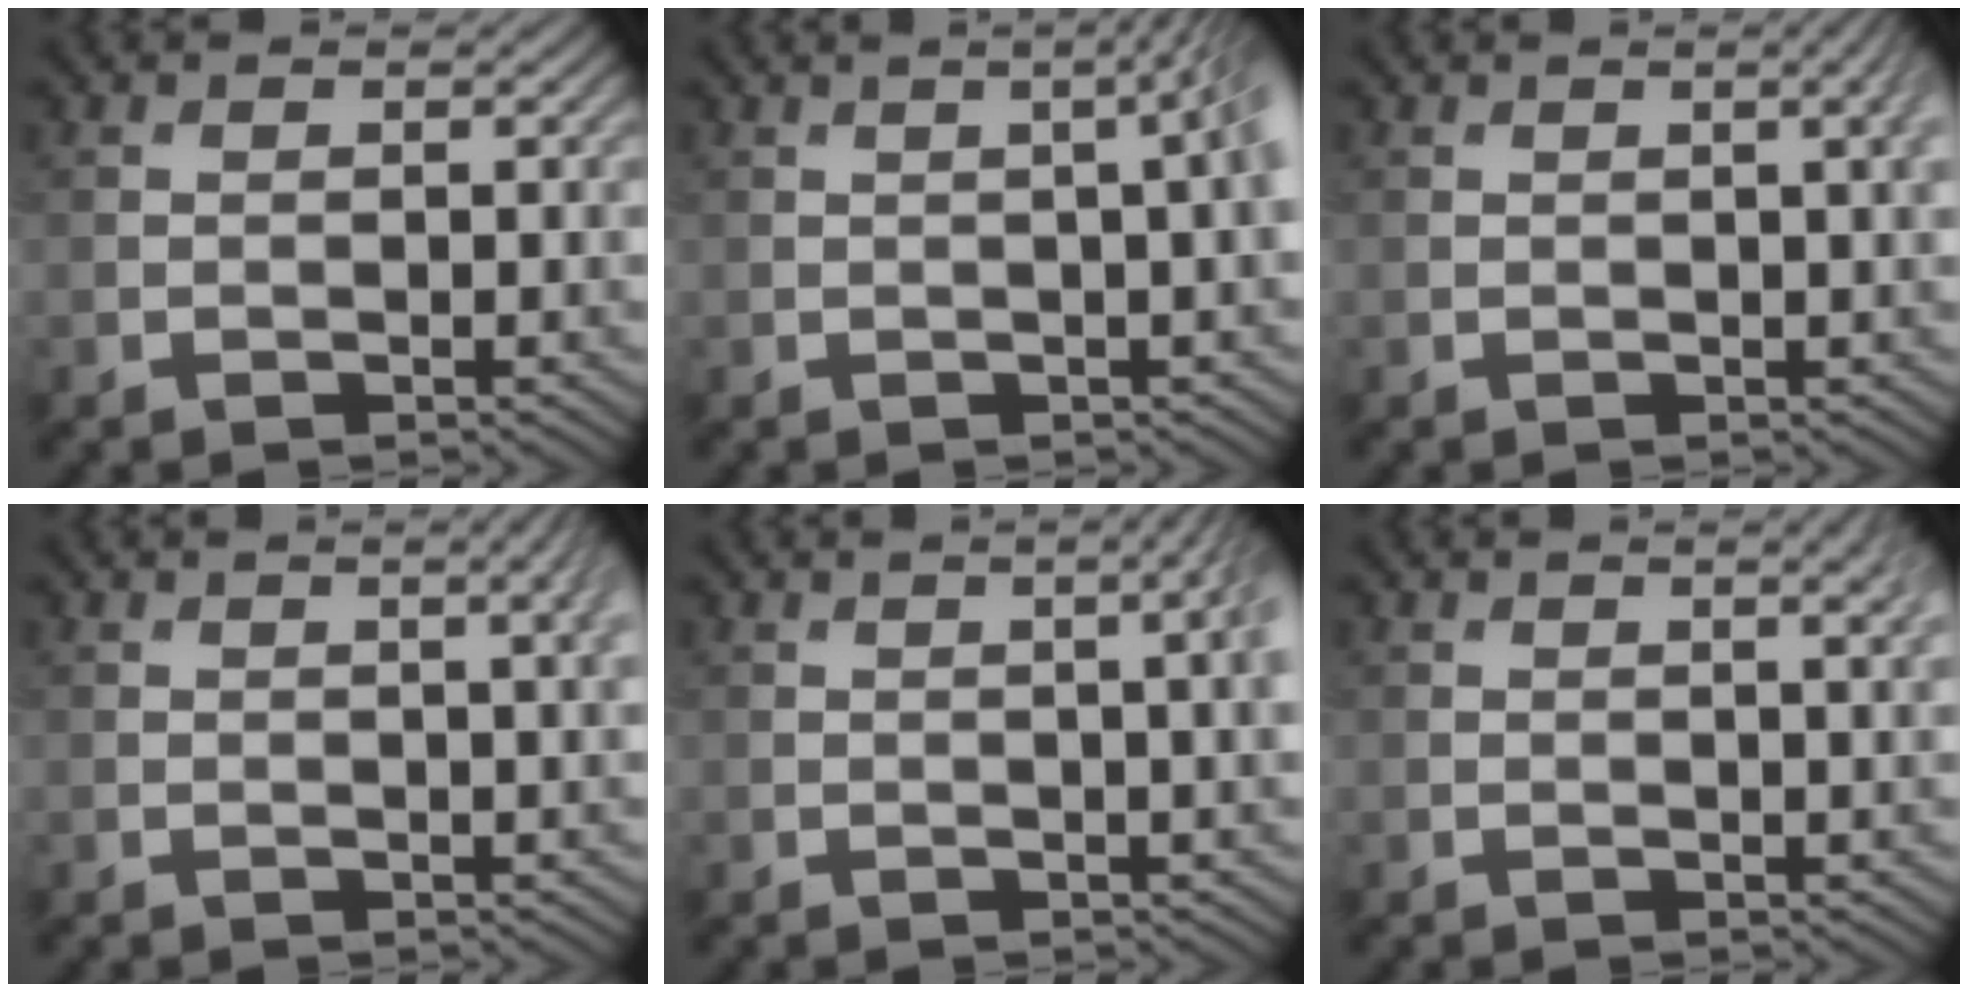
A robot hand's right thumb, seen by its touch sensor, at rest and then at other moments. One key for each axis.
{"total": 5.5, "fx": 0.5, "fy": 1.5, "fz": 5.2, "tx": -0.050, "ty": 0.022, "tz": 0.000}
{"total": 2.7, "fx": 0.8, "fy": 0.5, "fz": 2.5, "tx": -0.031, "ty": 0.007, "tz": 0.010}
{"total": 3.1, "fx": 1.0, "fy": 0.6, "fz": 2.9, "tx": -0.036, "ty": 0.008, "tz": 0.011}
{"total": 4.4, "fx": 0.7, "fy": 1.0, "fz": 4.2, "tx": -0.052, "ty": 0.014, "tz": 0.008}
{"total": 3.0, "fx": 1.2, "fy": 0.6, "fz": 2.6, "tx": -0.033, "ty": 0.005, "tz": 0.014}